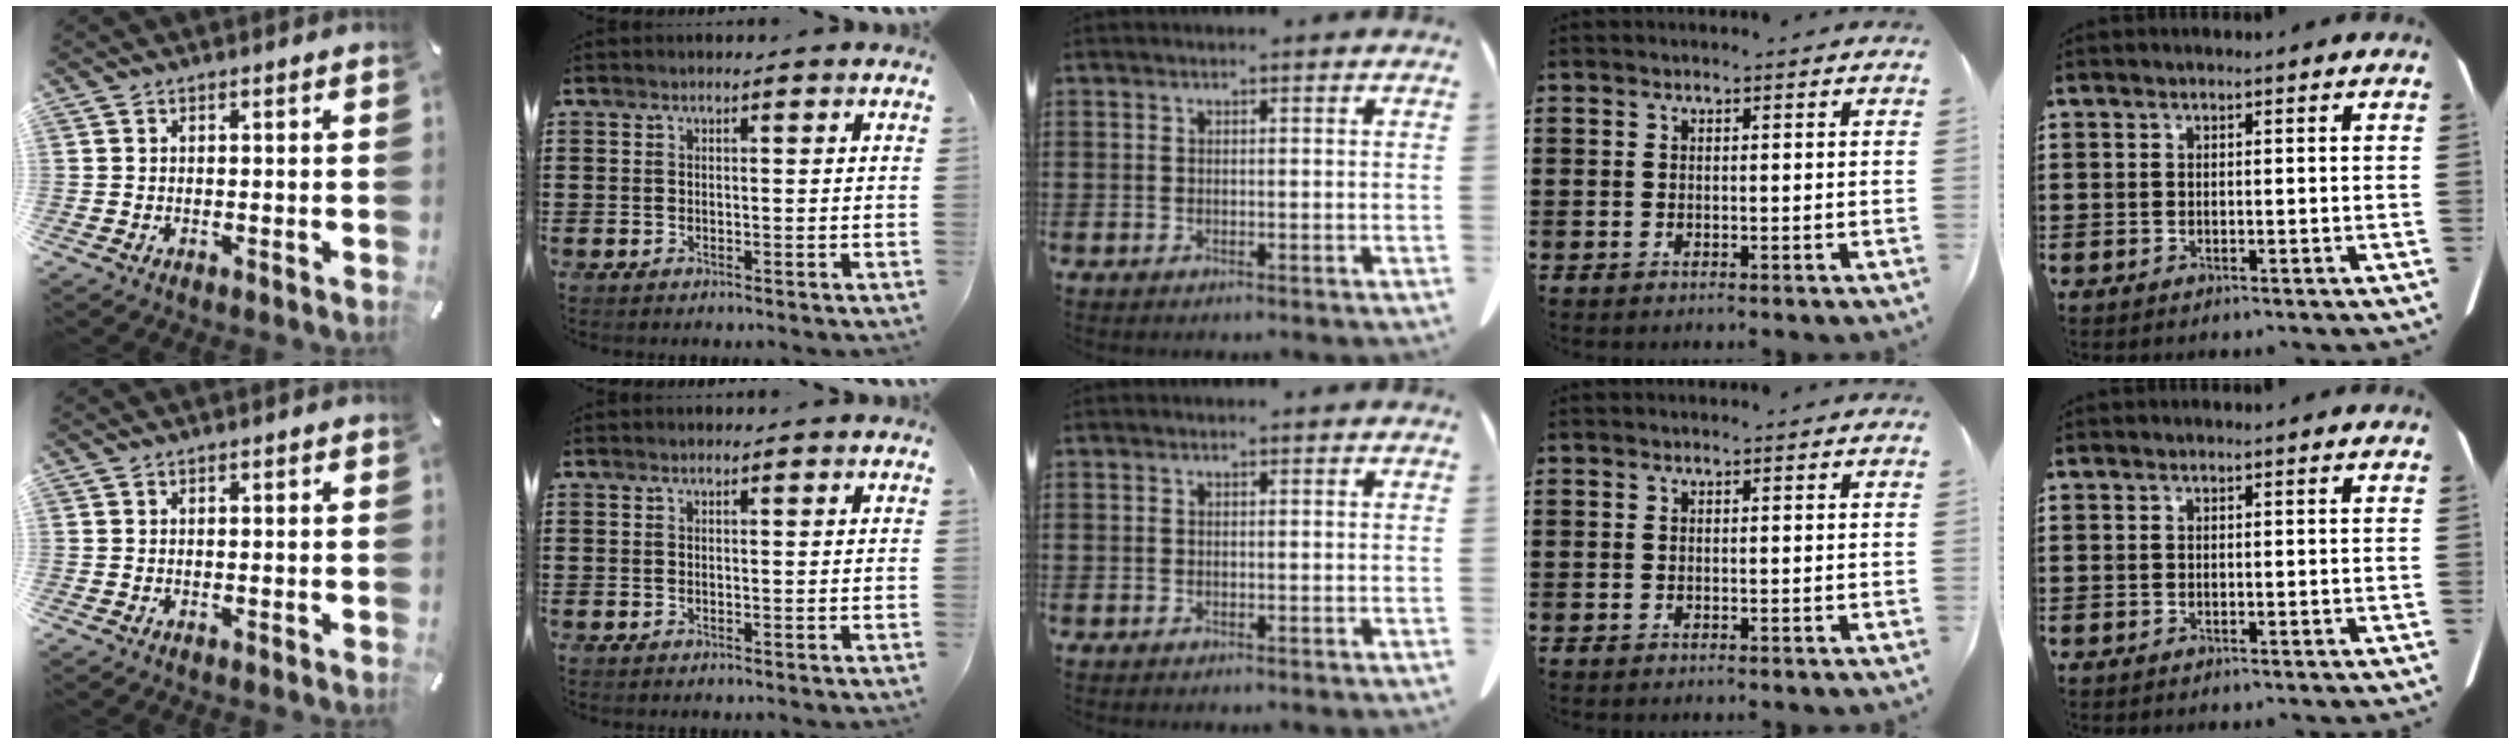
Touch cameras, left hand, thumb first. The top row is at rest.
{}